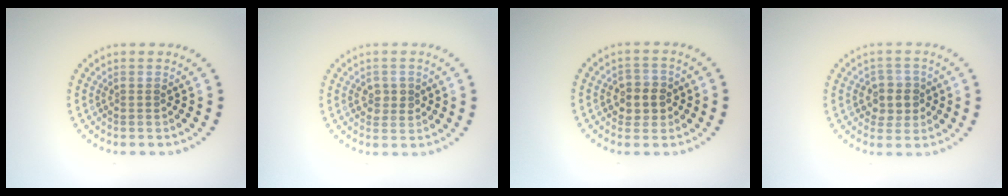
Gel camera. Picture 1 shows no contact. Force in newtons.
{"total": 1.8, "press": 1.8, "slide": 0.1}
{"total": 2.7, "press": 2.6, "slide": 0.7}
{"total": 2.6, "press": 2.5, "slide": 0.8}